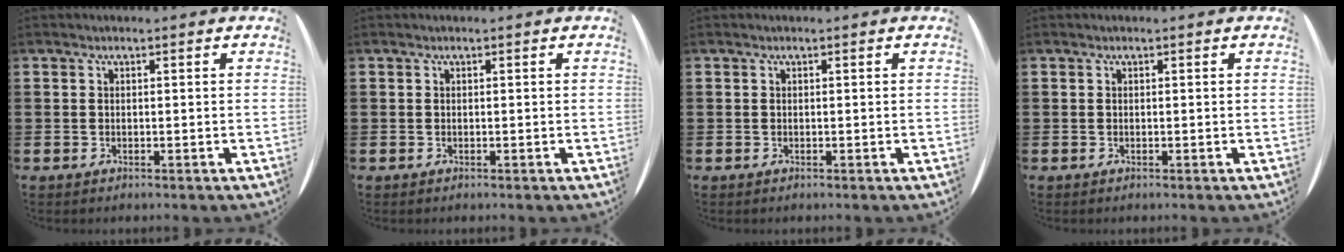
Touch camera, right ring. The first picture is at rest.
{"total": 0.0}
{"total": 0.0}
{"total": 0.0}